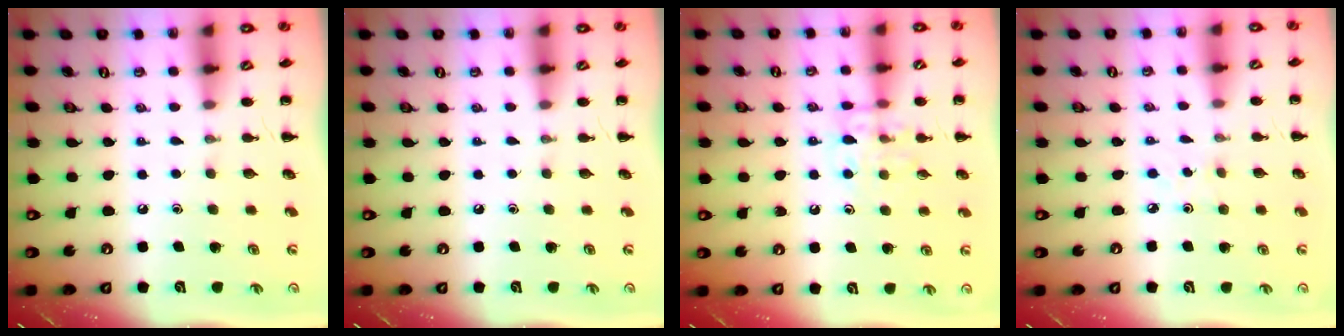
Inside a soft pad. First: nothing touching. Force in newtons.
{"total": 0.0}
{"total": 9.7, "press": 9.5, "slide": 1.6}
{"total": 1.5, "press": 1.4, "slide": 0.6}